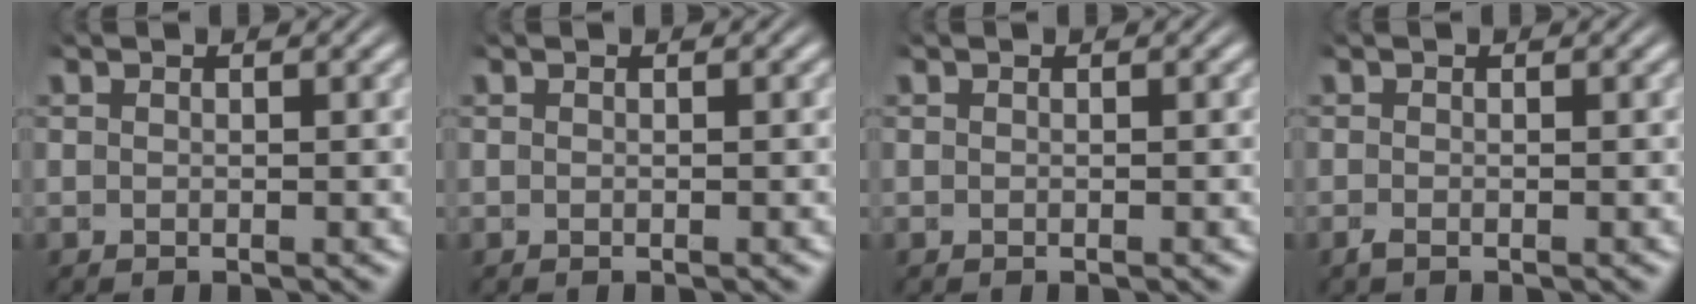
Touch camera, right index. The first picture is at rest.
{"total": 0.0}
{"total": 0.0}
{"total": 0.6, "force": [-0.6, -0.1, 0.3], "torque": [-0.005, -0.003, -0.009]}